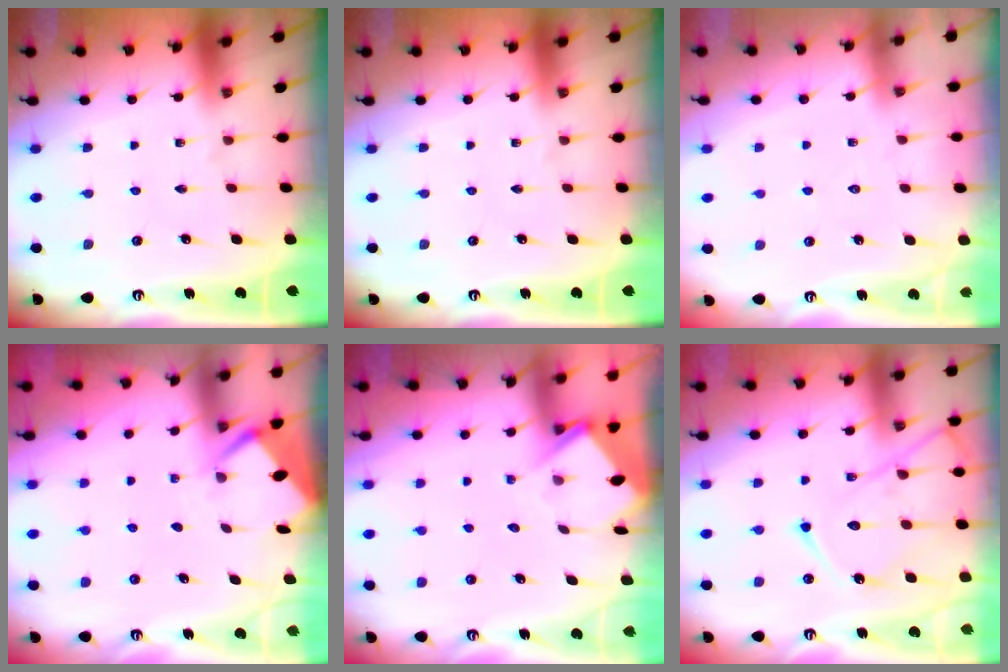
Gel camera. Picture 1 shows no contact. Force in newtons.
{"total": 0.0}
{"total": 2.9, "press": 2.9, "slide": 0.4}
{"total": 2.8, "press": 2.7, "slide": 0.4}
{"total": 3.9, "press": 3.9, "slide": 0.4}
{"total": 16.1, "press": 16.0, "slide": 1.6}